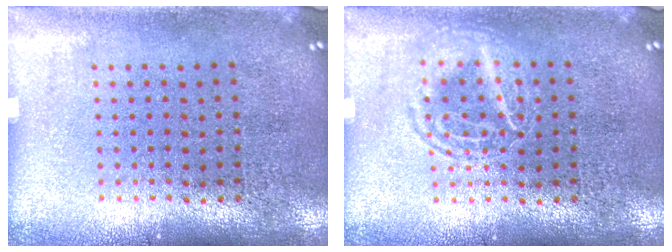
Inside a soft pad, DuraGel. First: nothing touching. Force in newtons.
{"total": 2.1, "press": 2.1, "slide": 0.3}